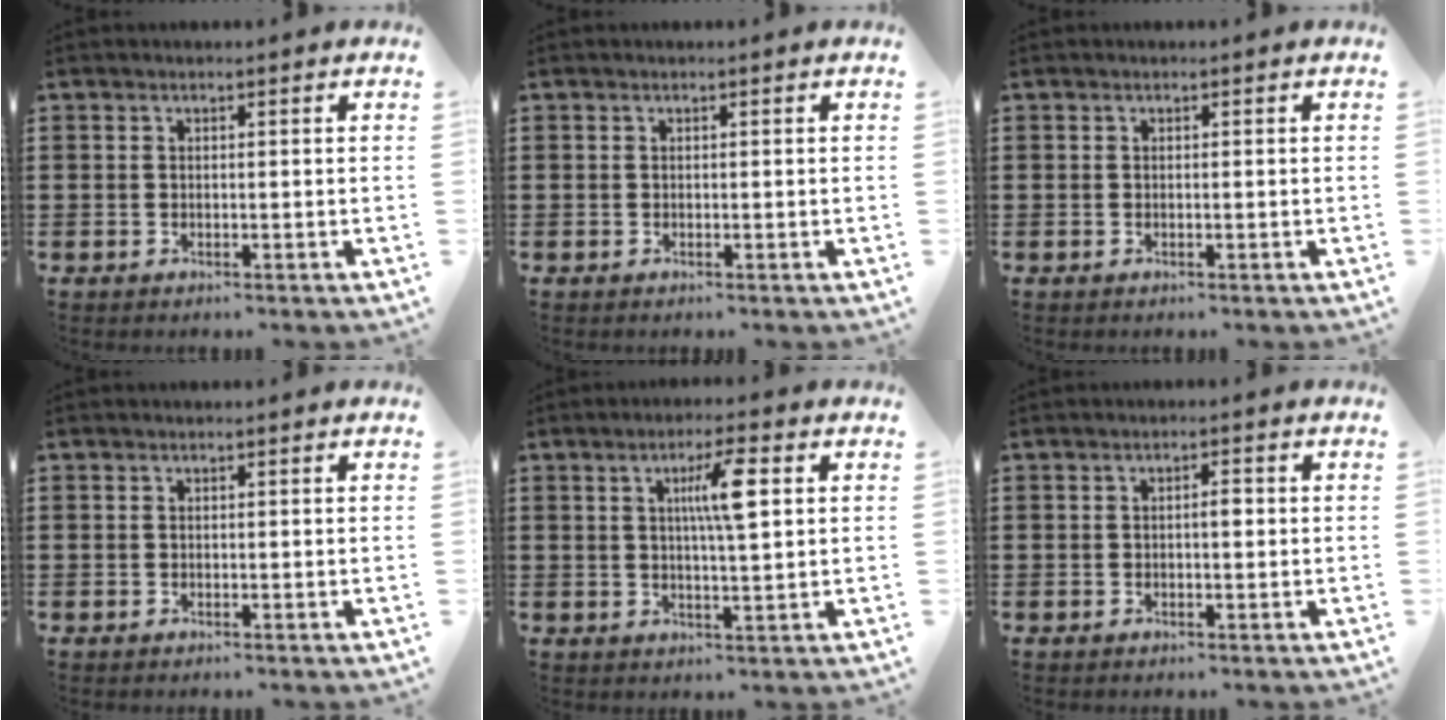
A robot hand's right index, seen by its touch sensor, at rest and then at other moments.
{"total": 0.0}
{"total": 0.0}
{"total": 0.0}
{"total": 6.3, "force": [1.8, 0.8, 6.0], "torque": [-0.111, 0.005, 0.022]}
{"total": 1.8, "force": [0.0, 0.5, 1.7], "torque": [-0.032, 0.002, -0.002]}